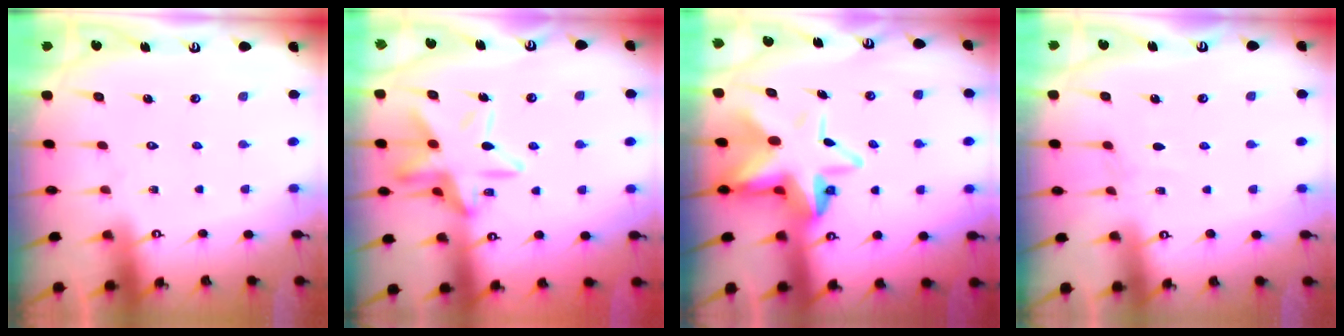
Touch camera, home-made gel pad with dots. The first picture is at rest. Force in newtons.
{"total": 15.9, "press": 15.9, "slide": 1.3}
{"total": 12.7, "press": 12.6, "slide": 1.9}
{"total": 2.6, "press": 2.6, "slide": 0.3}